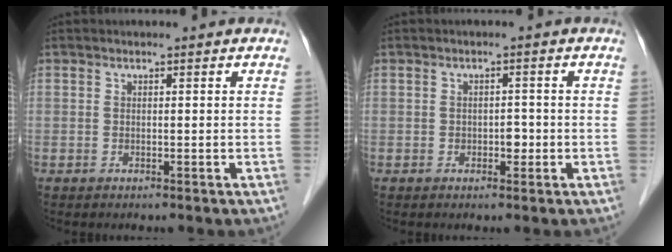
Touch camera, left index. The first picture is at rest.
{"total": 1.6, "force": [-0.5, 1.0, 1.1], "torque": [-0.015, 0.003, -0.005]}